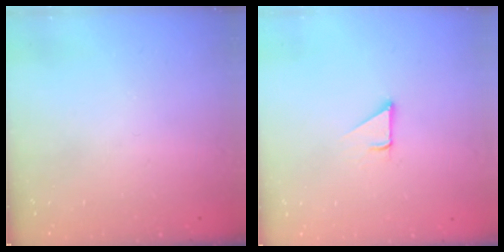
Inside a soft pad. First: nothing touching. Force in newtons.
{"total": 1.6, "press": 1.6, "slide": 0.2}